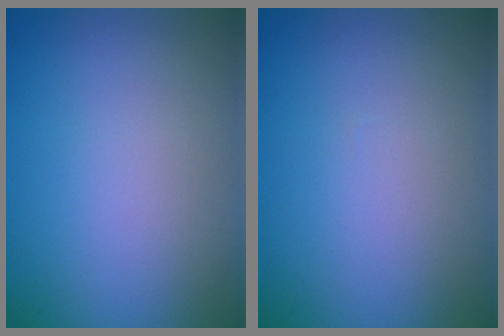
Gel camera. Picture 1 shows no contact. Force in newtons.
{"total": 0.0}